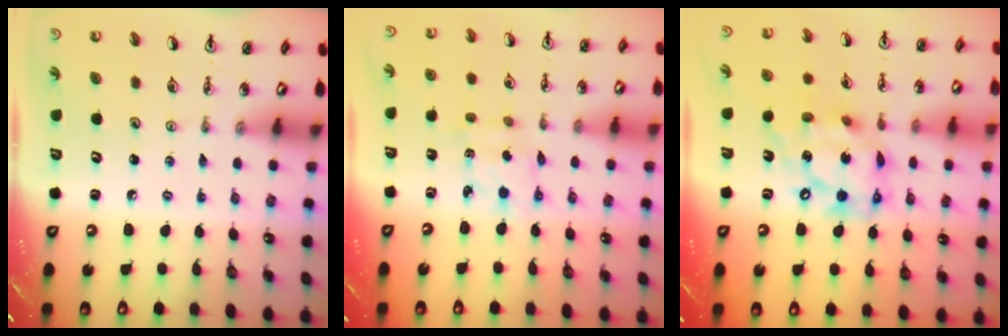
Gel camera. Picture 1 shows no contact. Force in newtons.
{"total": 2.3, "press": 2.2, "slide": 0.7}
{"total": 16.3, "press": 16.3, "slide": 1.1}